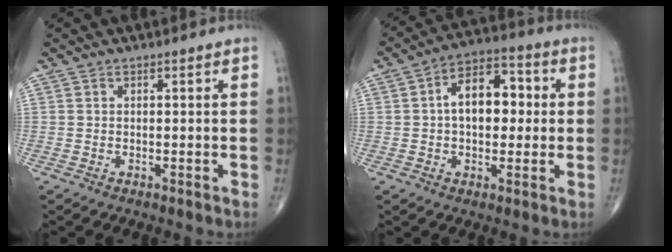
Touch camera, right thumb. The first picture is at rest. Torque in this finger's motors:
{"motor_torque": [0.54, 2.26, 0.87, -0.06, 0.08]}